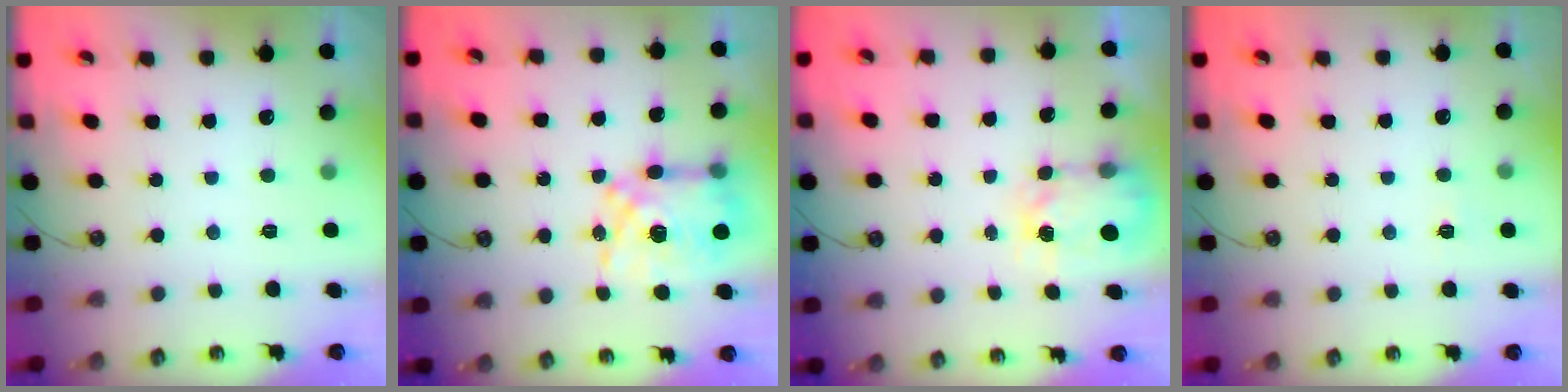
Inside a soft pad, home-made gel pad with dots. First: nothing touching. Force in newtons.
{"total": 12.2, "press": 12.2, "slide": 1.2}
{"total": 5.1, "press": 5.1, "slide": 0.5}
{"total": 2.7, "press": 2.7, "slide": 0.3}